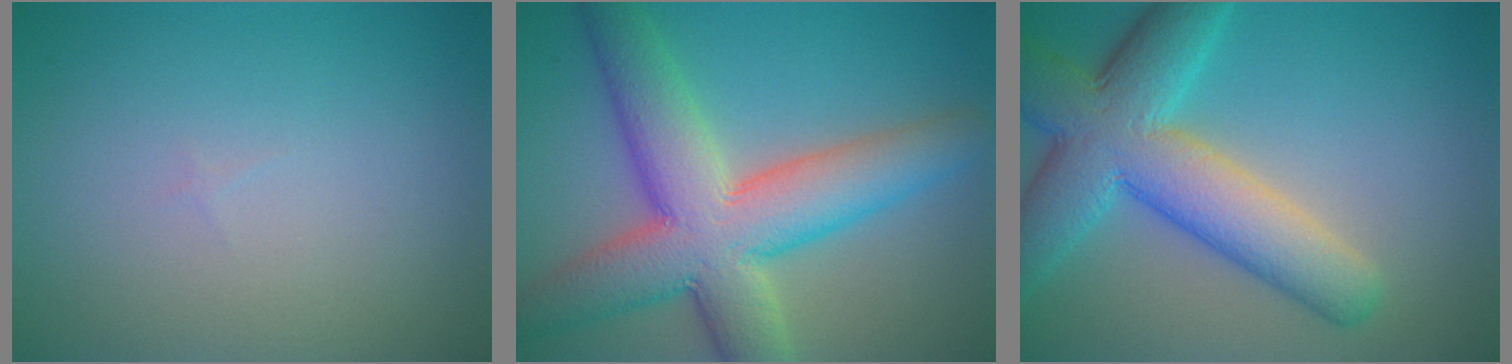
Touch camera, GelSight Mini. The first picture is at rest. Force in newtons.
{"total": 10.4, "press": 10.4, "slide": 0.5}
{"total": 9.5, "press": 9.5, "slide": 0.4}